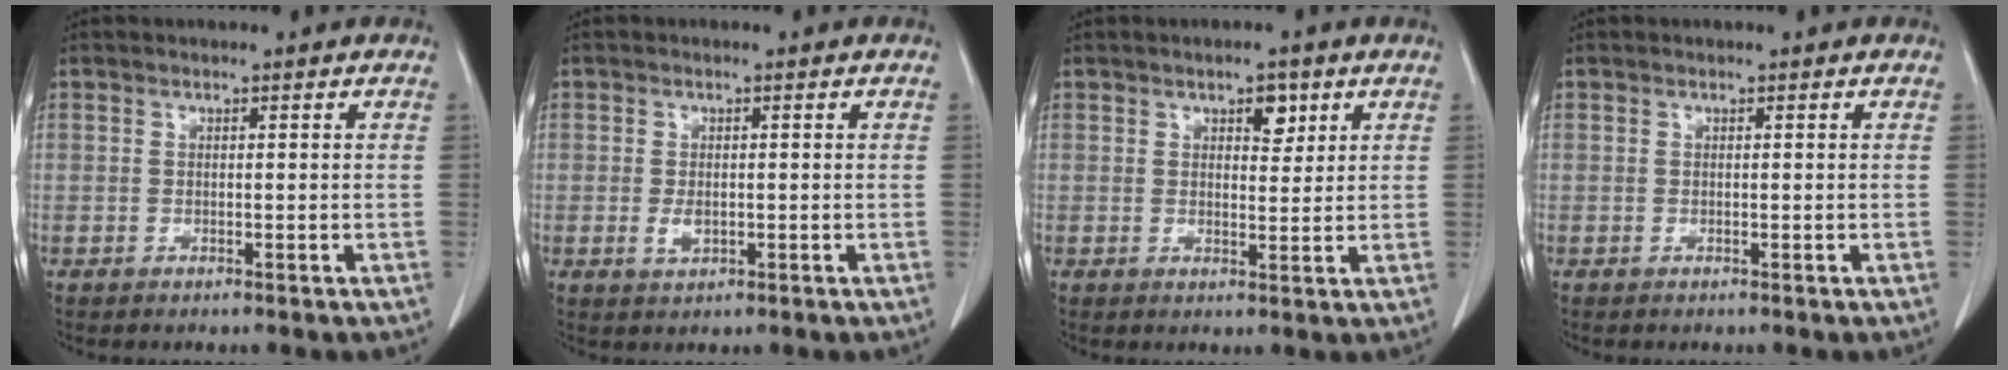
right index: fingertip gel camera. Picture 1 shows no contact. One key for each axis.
{"total": 2.0, "fx": -0.4, "fy": 1.2, "fz": 1.5, "tx": -0.027, "ty": -0.001, "tz": -0.002}
{"total": 3.3, "fx": 1.8, "fy": 1.6, "fz": 2.2, "tx": -0.030, "ty": -0.001, "tz": 0.027}
{"total": 0.0}